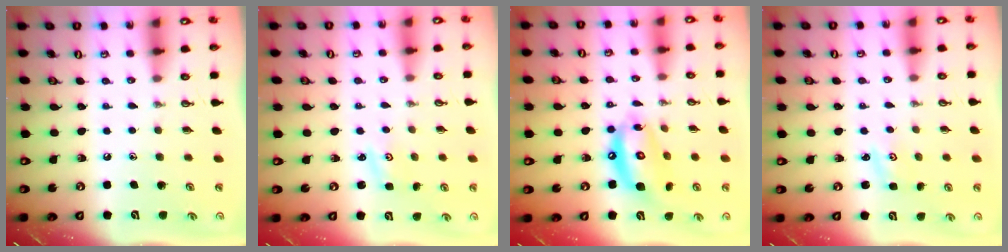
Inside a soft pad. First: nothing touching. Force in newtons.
{"total": 1.1, "press": 1.1, "slide": 0.3}
{"total": 12.5, "press": 12.4, "slide": 1.4}
{"total": 1.0, "press": 0.9, "slide": 0.2}